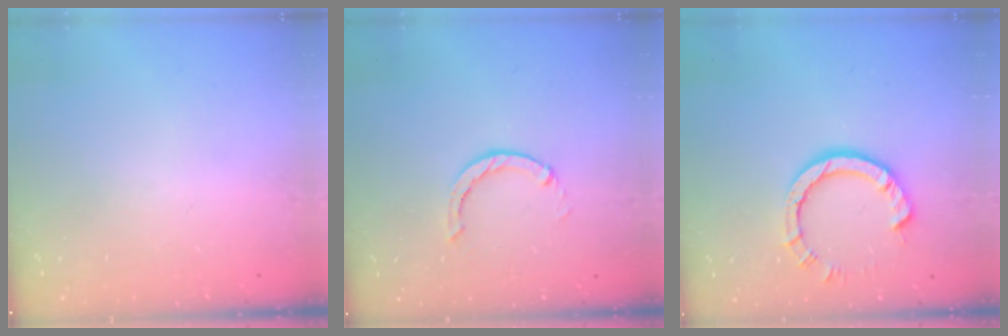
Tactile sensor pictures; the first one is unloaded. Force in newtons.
{"total": 0.0}
{"total": 7.7, "press": 7.7, "slide": 0.6}